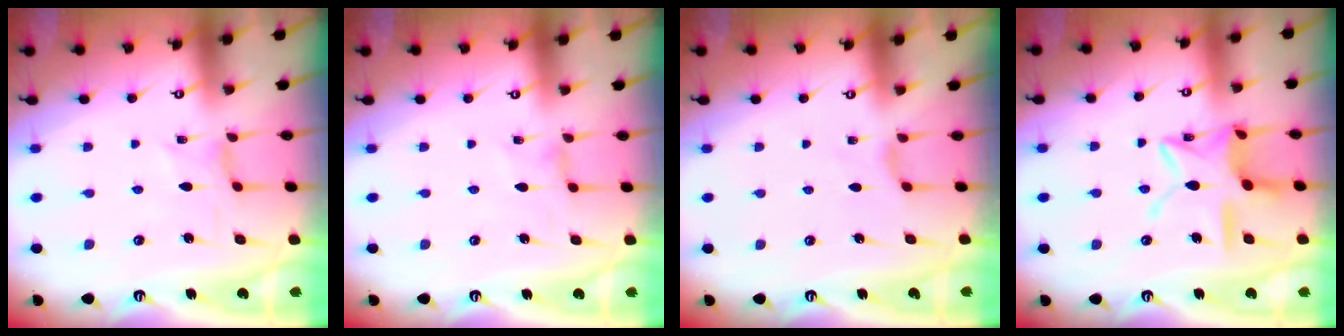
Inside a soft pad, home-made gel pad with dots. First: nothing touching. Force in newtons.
{"total": 0.6, "press": 0.5, "slide": 0.3}
{"total": 2.7, "press": 2.6, "slide": 0.6}
{"total": 13.9, "press": 13.9, "slide": 0.9}